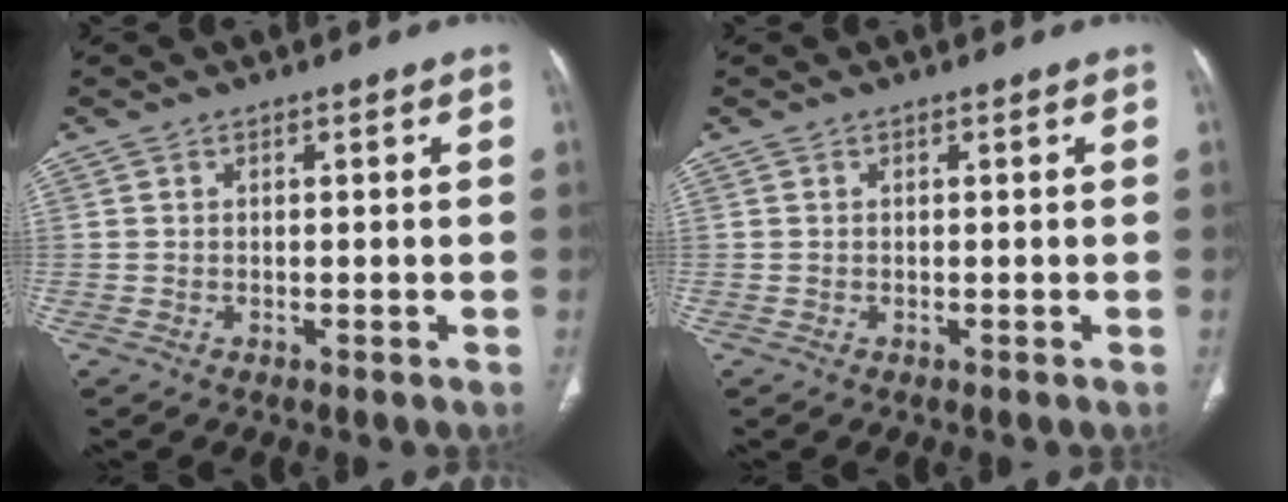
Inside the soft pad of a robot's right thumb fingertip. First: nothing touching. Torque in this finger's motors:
{"motor_torque": [-0.23, 0.10, 0.43, -0.21, -0.02]}